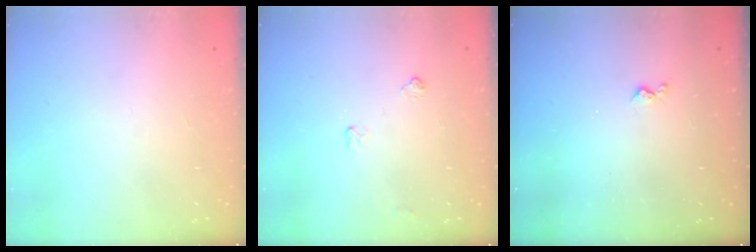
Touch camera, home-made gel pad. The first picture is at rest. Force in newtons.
{"total": 4.7, "press": 4.6, "slide": 0.6}
{"total": 3.3, "press": 3.2, "slide": 0.6}